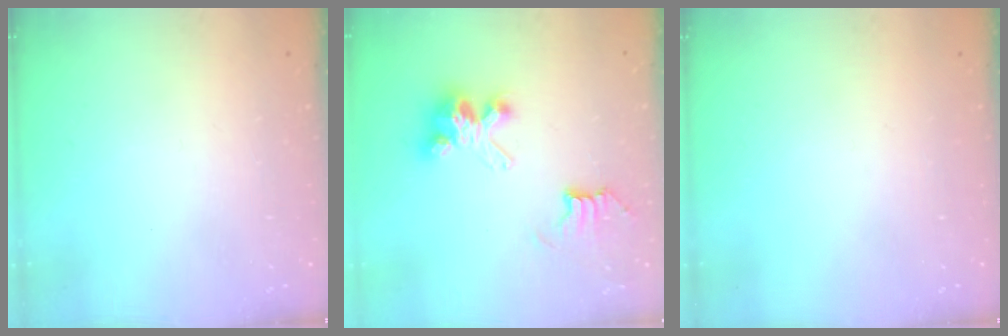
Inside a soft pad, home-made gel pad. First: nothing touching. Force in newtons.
{"total": 7.4, "press": 7.4, "slide": 0.1}
{"total": 0.0}